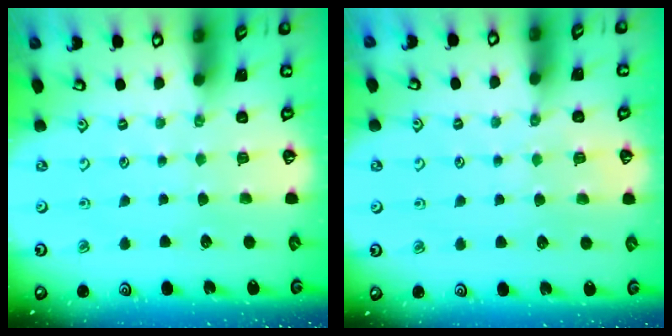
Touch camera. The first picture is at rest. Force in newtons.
{"total": 5.3, "press": 5.3, "slide": 0.7}